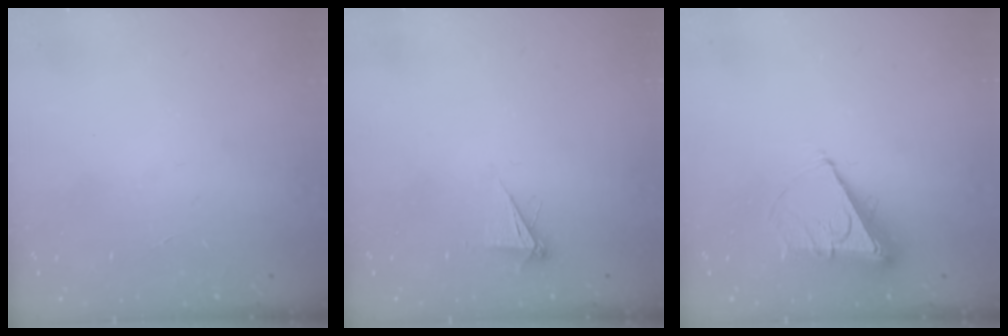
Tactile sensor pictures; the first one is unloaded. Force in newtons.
{"total": 4.1, "press": 4.1, "slide": 0.5}
{"total": 7.6, "press": 7.5, "slide": 0.5}